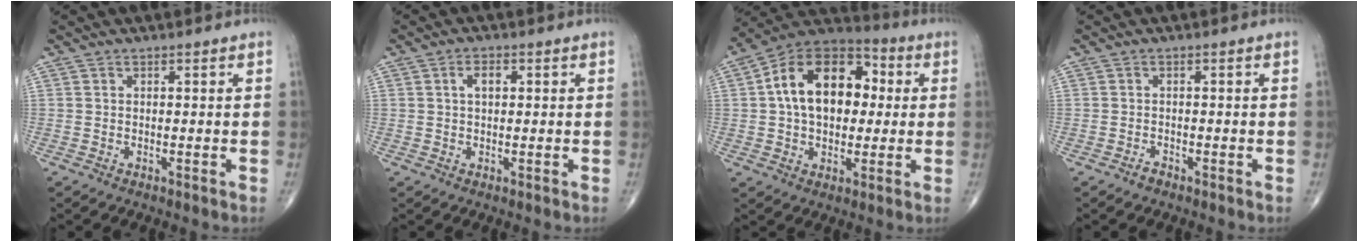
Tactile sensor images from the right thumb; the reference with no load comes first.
{"total": 2.7, "force": [0.6, 1.5, 2.1], "torque": [-0.032, 0.007, 0.009]}
{"total": 18.4, "force": [2.4, 12.1, 13.7], "torque": [-0.188, 0.028, 0.032]}
{"total": 1.0, "force": [-0.8, 0.5, 0.3], "torque": [-0.006, 0.002, -0.016]}